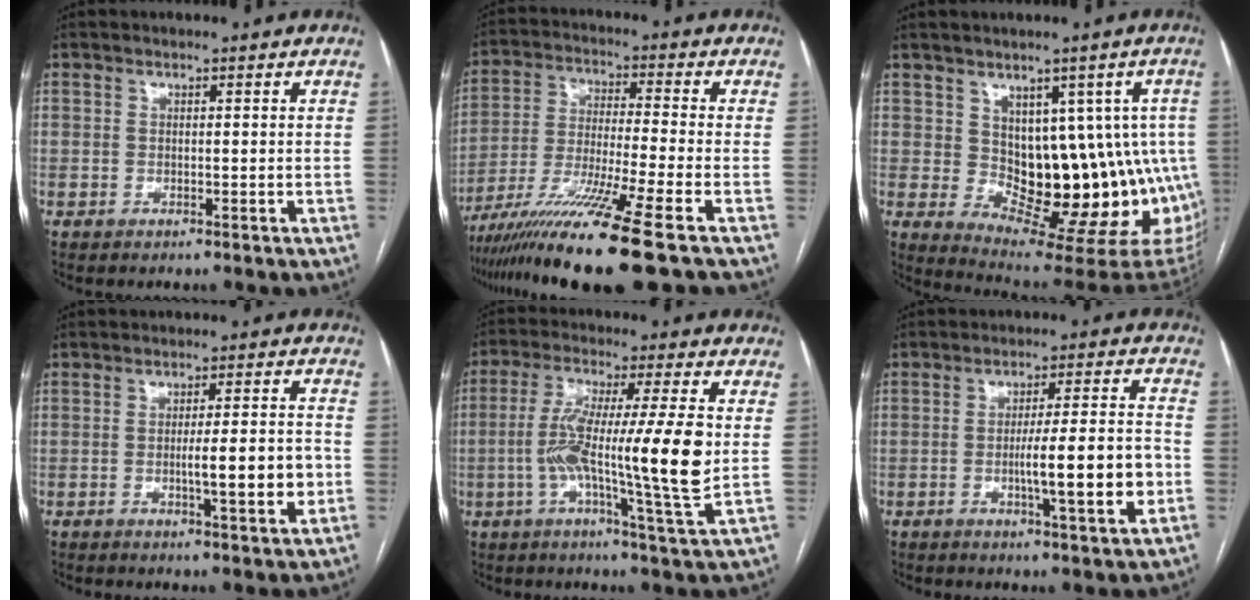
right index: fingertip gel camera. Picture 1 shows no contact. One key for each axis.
{"total": 15.3, "fx": -10.6, "fy": -2.1, "fz": 10.8, "tx": -0.215, "ty": -0.039, "tz": -0.190}
{"total": 15.3, "fx": 0.0, "fy": 8.8, "fz": 12.5, "tx": -0.128, "ty": 0.012, "tz": 0.018}
{"total": 7.8, "fx": -1.6, "fy": 0.8, "fz": 7.6, "tx": -0.113, "ty": -0.001, "tz": -0.021}
{"total": 15.8, "fx": -0.8, "fy": 0.1, "fz": 15.7, "tx": -0.281, "ty": -0.002, "tz": -0.023}
{"total": 10.9, "fx": -2.5, "fy": 0.5, "fz": 10.6, "tx": -0.163, "ty": 0.001, "tz": -0.039}